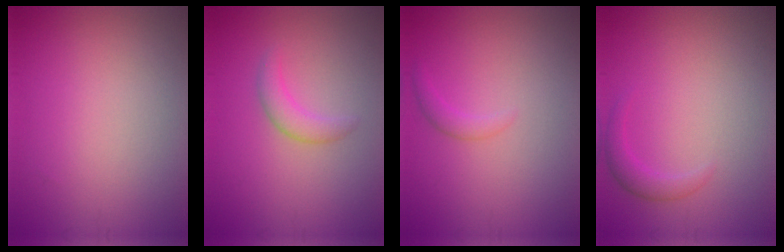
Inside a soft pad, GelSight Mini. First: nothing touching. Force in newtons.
{"total": 1.8, "press": 1.8, "slide": 0.1}
{"total": 1.1, "press": 1.1, "slide": 0.1}
{"total": 1.6, "press": 1.6, "slide": 0.1}